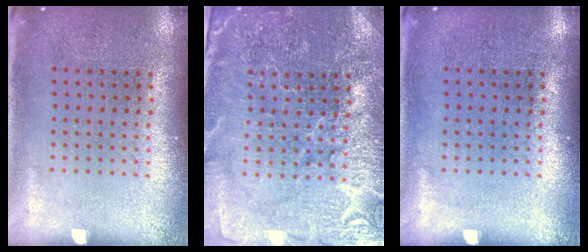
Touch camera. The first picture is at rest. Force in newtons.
{"total": 4.1, "press": 3.9, "slide": 1.3}
{"total": 0.0}